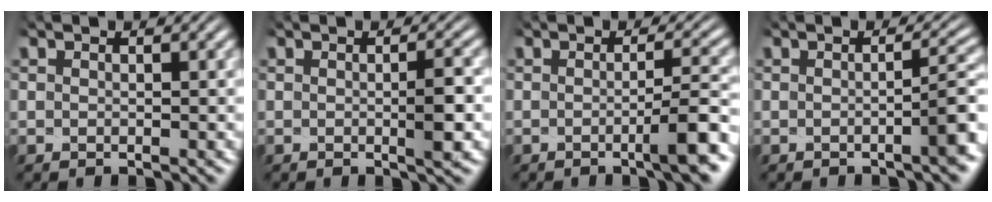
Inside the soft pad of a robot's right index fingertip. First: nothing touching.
{"total": 2.4, "force": [-0.1, 0.5, 2.3], "torque": [-0.034, 0.007, -0.010]}
{"total": 4.1, "force": [-1.4, 0.8, 3.7], "torque": [-0.043, 0.018, -0.036]}
{"total": 4.1, "force": [-0.7, 1.4, 3.8], "torque": [-0.040, 0.019, -0.023]}